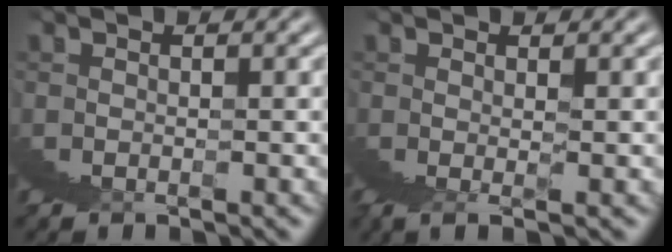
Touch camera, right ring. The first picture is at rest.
{"total": 2.2, "force": [1.4, -1.6, 0.7], "torque": [0.013, 0.019, 0.014]}